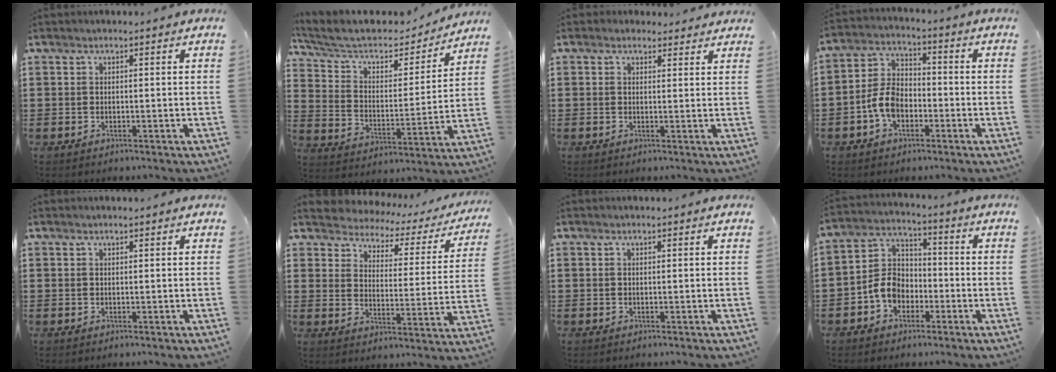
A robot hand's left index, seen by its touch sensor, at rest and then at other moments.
{"total": 6.9, "force": [5.3, 3.0, 3.2], "torque": [-0.086, -0.030, 0.089]}
{"total": 1.8, "force": [1.5, 1.0, 0.2], "torque": [-0.001, 0.001, 0.027]}
{"total": 6.6, "force": [-2.4, 4.3, 4.5], "torque": [-0.114, 0.005, -0.054]}
{"total": 0.0}
{"total": 2.6, "force": [2.5, 0.7, 0.2], "torque": [-0.025, -0.022, 0.033]}
{"total": 0.0}
{"total": 6.5, "force": [-3.1, 4.8, 3.1], "torque": [-0.089, 0.011, -0.067]}